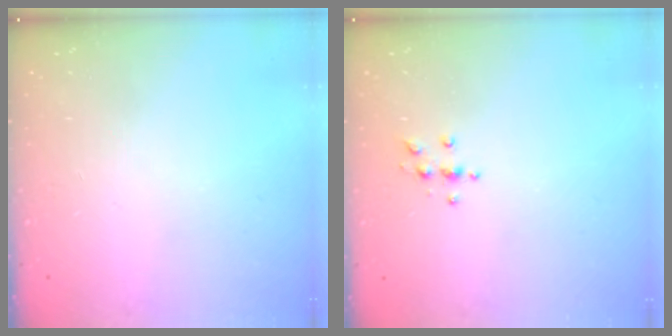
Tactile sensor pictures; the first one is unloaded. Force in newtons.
{"total": 3.8, "press": 3.7, "slide": 0.5}